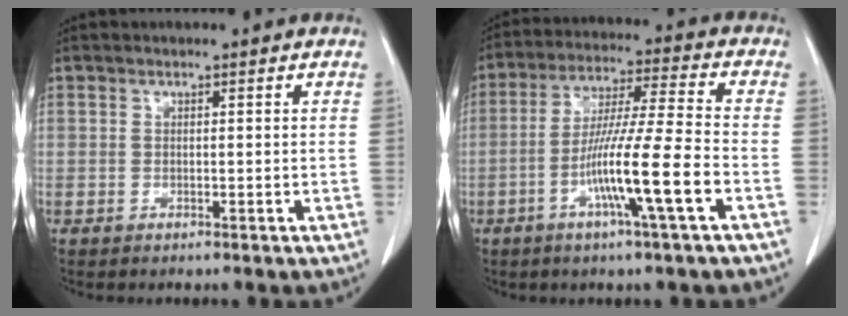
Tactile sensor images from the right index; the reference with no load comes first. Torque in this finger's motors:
{"motor_torque": [1.93, -0.20, 1.05, 0.19]}